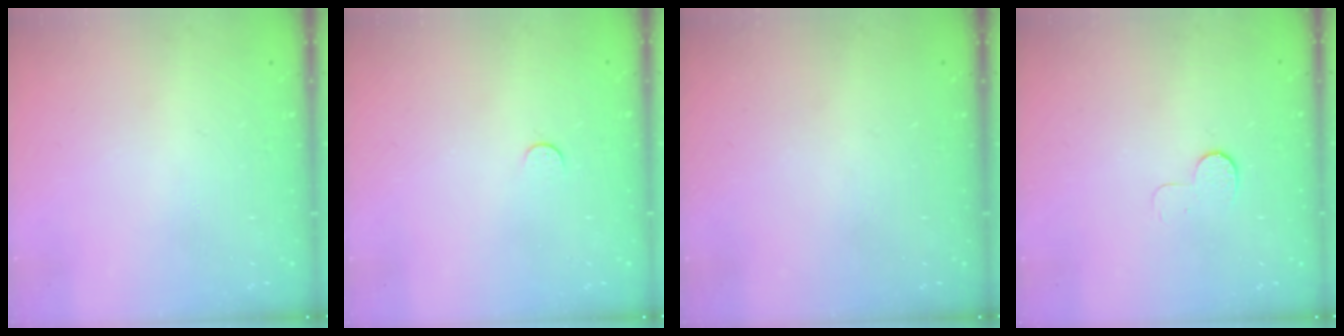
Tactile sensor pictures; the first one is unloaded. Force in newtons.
{"total": 3.0, "press": 3.0, "slide": 0.3}
{"total": 0.0}
{"total": 5.7, "press": 5.6, "slide": 0.6}